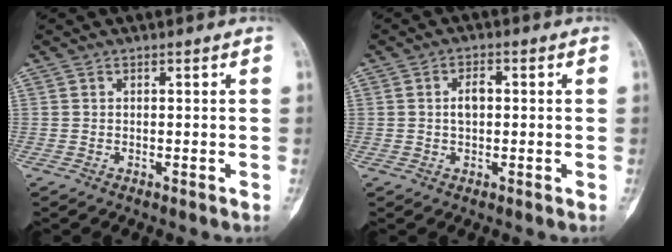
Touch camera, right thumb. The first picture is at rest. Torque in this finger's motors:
{"motor_torque": [-0.19, 0.50, -0.05, 0.01, 0.12]}